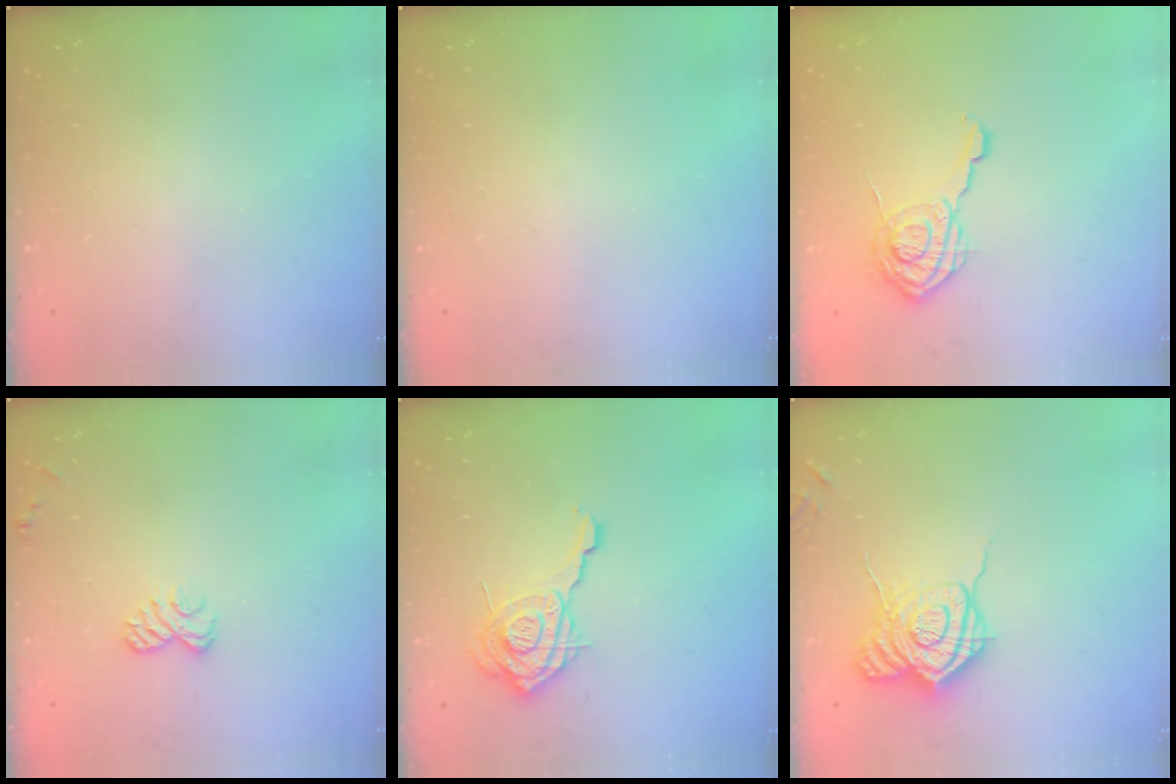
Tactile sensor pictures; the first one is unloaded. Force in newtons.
{"total": 0.0}
{"total": 12.1, "press": 12.1, "slide": 0.7}
{"total": 6.1, "press": 5.9, "slide": 1.4}
{"total": 15.6, "press": 15.6, "slide": 1.4}
{"total": 16.7, "press": 16.7, "slide": 0.6}